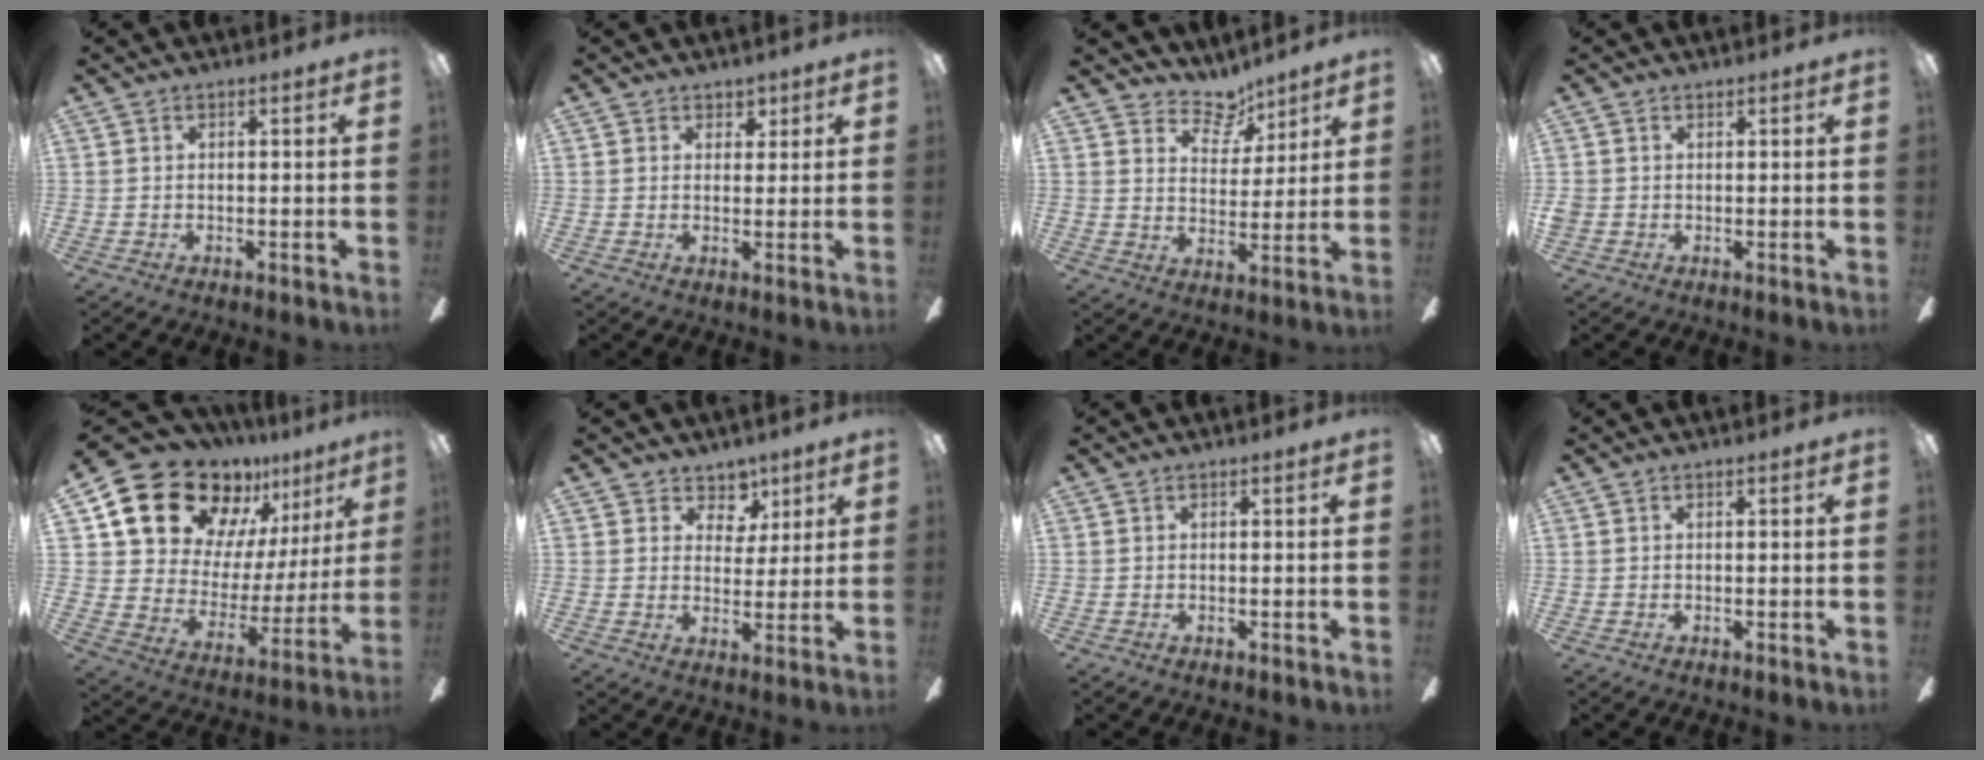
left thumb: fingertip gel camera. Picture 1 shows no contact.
{"total": 2.9, "force": [1.8, 2.3, 0.1], "torque": [0.015, -0.007, 0.029]}
{"total": 8.3, "force": [6.8, 4.2, 2.1], "torque": [-0.028, -0.050, 0.124]}
{"total": 1.3, "force": [0.2, 1.2, 0.2], "torque": [-0.004, 0.001, 0.003]}
{"total": 19.8, "force": [14.5, 11.1, 7.7], "torque": [-0.150, -0.103, 0.280]}
{"total": 6.8, "force": [4.3, 5.1, 1.5], "torque": [-0.021, -0.024, 0.082]}
{"total": 0.0}
{"total": 0.0}